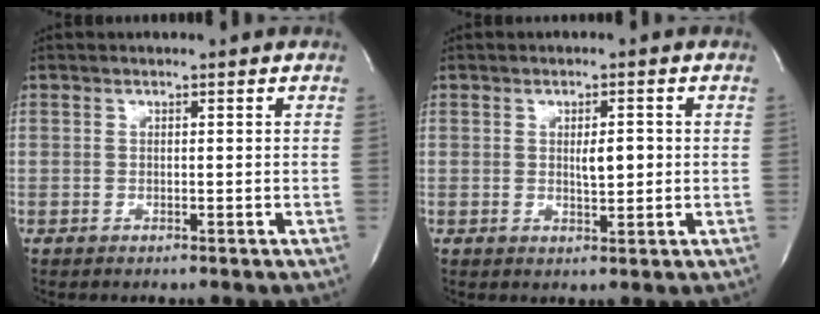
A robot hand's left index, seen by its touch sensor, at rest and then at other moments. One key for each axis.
{"total": 3.1, "fx": 0.0, "fy": 1.1, "fz": 2.9, "tx": -0.048, "ty": -0.006, "tz": 0.001}